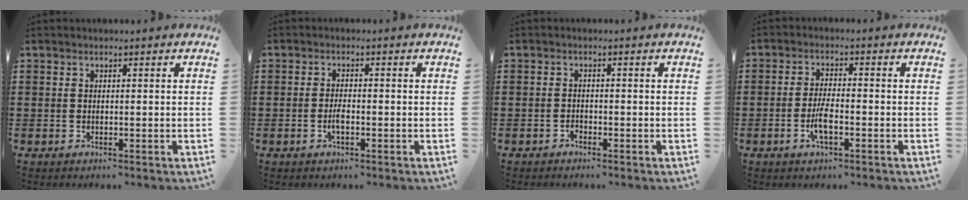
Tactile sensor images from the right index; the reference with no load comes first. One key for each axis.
{"total": 2.3, "fx": -0.8, "fy": 0.7, "fz": 2.0, "tx": -0.038, "ty": 0.001, "tz": -0.014}
{"total": 1.0, "fx": -0.8, "fy": 0.4, "fz": 0.3, "tx": -0.008, "ty": -0.001, "tz": -0.017}
{"total": 4.3, "fx": -1.6, "fy": 1.1, "fz": 3.8, "tx": -0.086, "ty": -0.005, "tz": -0.034}